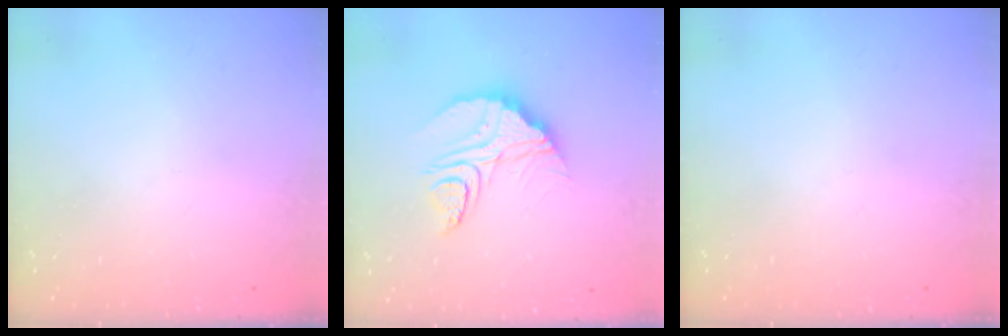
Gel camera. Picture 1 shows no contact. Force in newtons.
{"total": 12.4, "press": 12.4, "slide": 0.8}
{"total": 0.0}